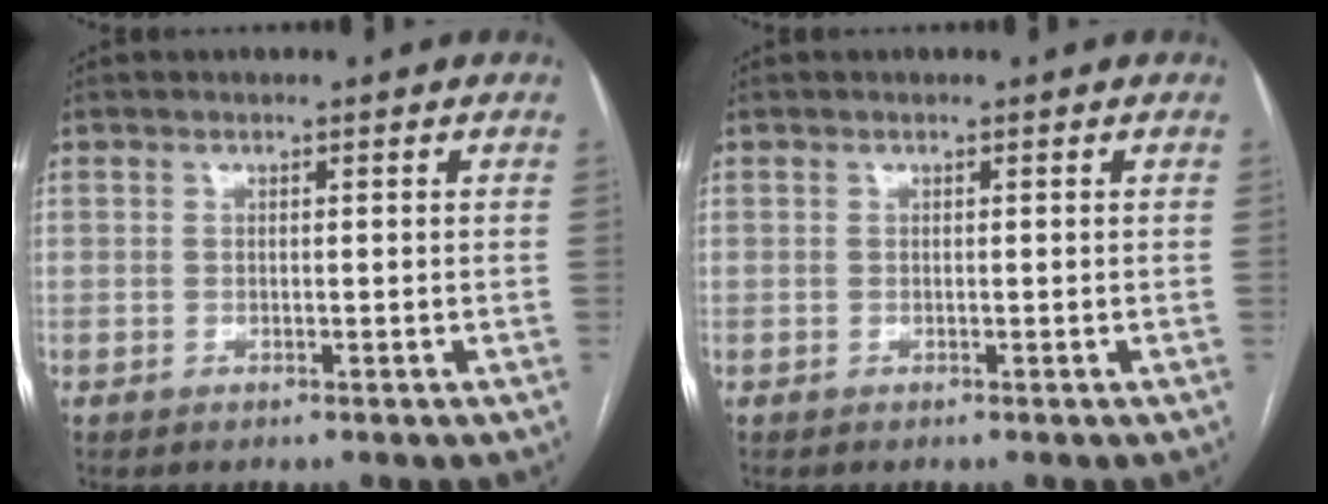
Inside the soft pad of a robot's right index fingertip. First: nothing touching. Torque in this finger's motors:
{"motor_torque": [0.19, 0.00, -0.01, 0.00]}